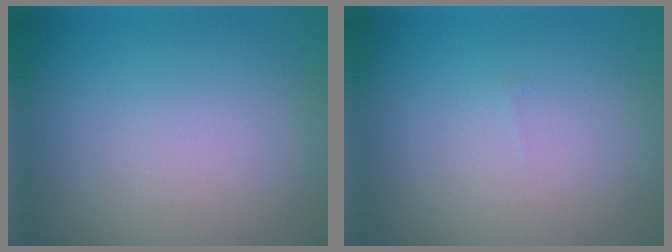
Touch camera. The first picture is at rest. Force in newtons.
{"total": 0.0}